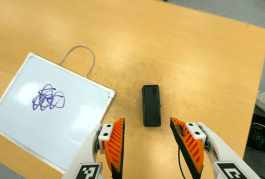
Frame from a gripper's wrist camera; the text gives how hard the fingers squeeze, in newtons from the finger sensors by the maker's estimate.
{"total": 0.0}